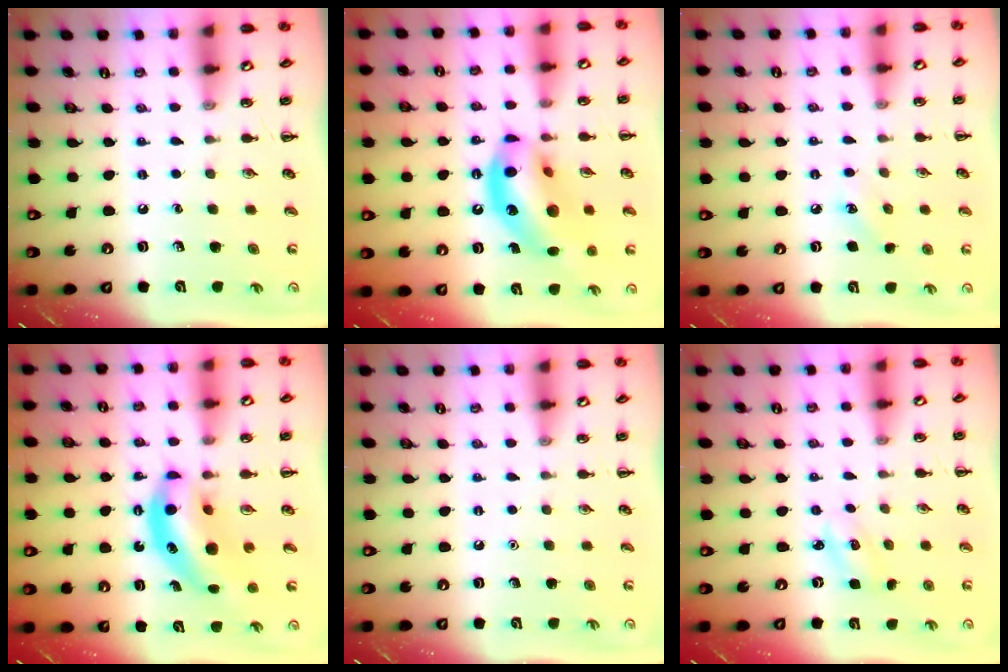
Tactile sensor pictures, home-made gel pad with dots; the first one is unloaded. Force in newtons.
{"total": 18.3, "press": 17.6, "slide": 4.8}
{"total": 5.9, "press": 5.6, "slide": 1.7}
{"total": 10.6, "press": 10.3, "slide": 2.5}
{"total": 1.6, "press": 1.6, "slide": 0.1}
{"total": 3.2, "press": 3.1, "slide": 0.9}